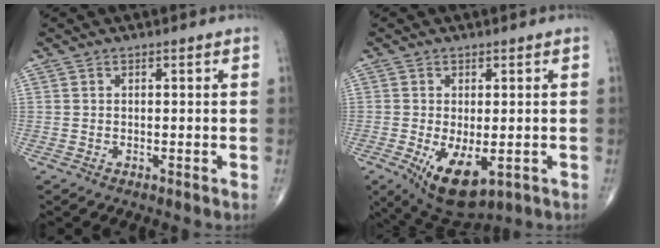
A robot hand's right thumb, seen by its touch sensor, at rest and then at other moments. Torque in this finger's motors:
{"motor_torque": [0.16, 0.08, 0.56, 0.35, 0.25]}